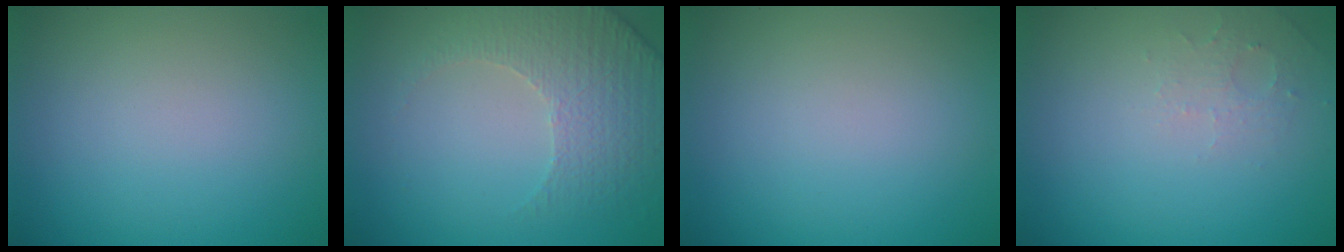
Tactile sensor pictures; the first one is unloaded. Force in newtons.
{"total": 4.9, "press": 3.5, "slide": 3.5}
{"total": 0.0}
{"total": 1.6, "press": 1.5, "slide": 0.4}